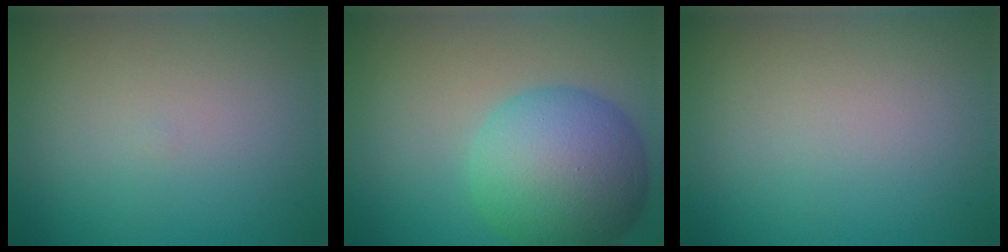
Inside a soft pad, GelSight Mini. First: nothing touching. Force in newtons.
{"total": 9.7, "press": 9.7, "slide": 0.2}
{"total": 0.0}